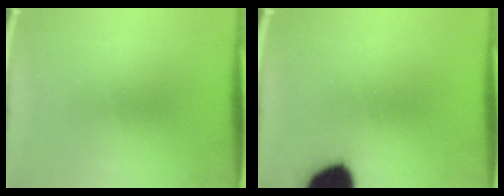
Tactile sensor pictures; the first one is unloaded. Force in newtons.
{"total": 14.1}